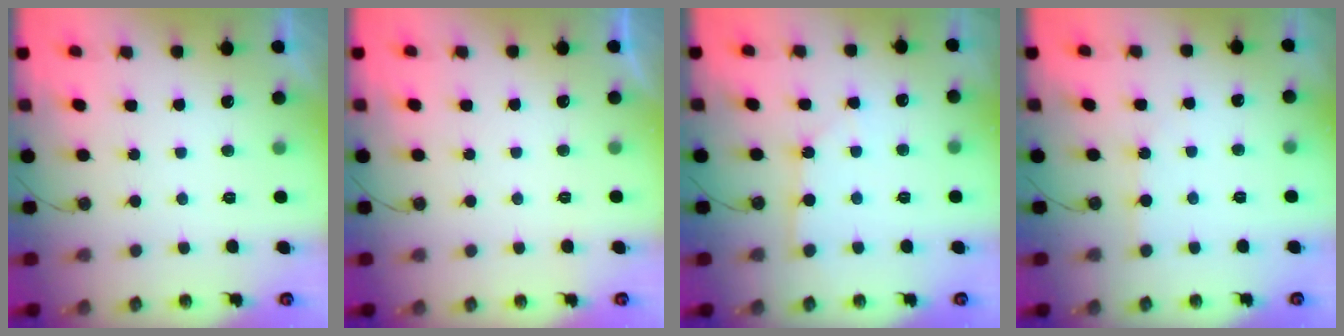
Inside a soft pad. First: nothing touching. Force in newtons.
{"total": 0.0}
{"total": 2.4, "press": 2.4, "slide": 0.4}
{"total": 2.3, "press": 2.3, "slide": 0.3}